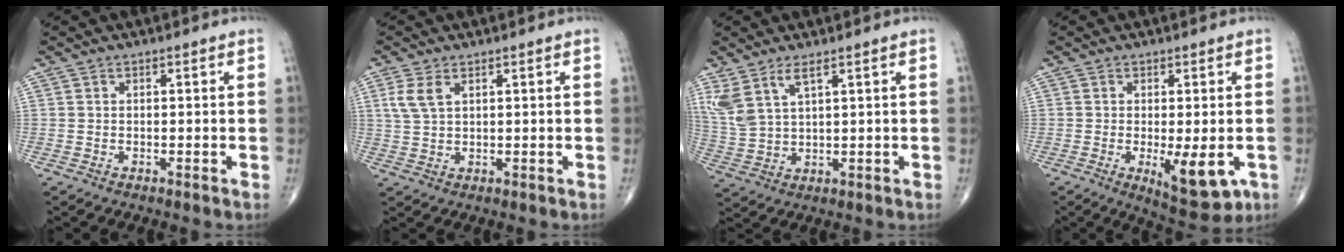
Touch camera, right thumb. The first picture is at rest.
{"total": 4.0, "force": [1.8, 2.1, 2.9], "torque": [-0.069, 0.005, 0.042]}
{"total": 6.9, "force": [4.2, 2.3, 5.0], "torque": [-0.120, -0.015, 0.096]}
{"total": 9.1, "force": [-2.5, 3.2, 8.1], "torque": [-0.105, -0.020, -0.029]}